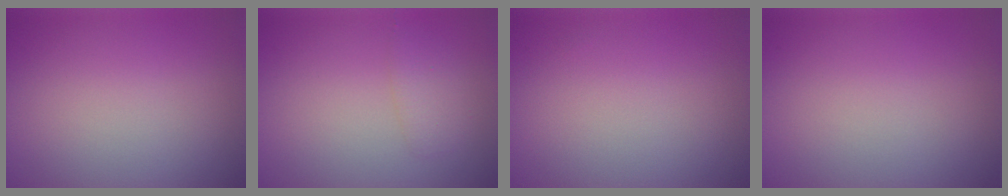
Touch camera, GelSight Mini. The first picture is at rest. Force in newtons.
{"total": 1.4, "press": 1.4, "slide": 0.1}
{"total": 0.0}
{"total": 0.0}